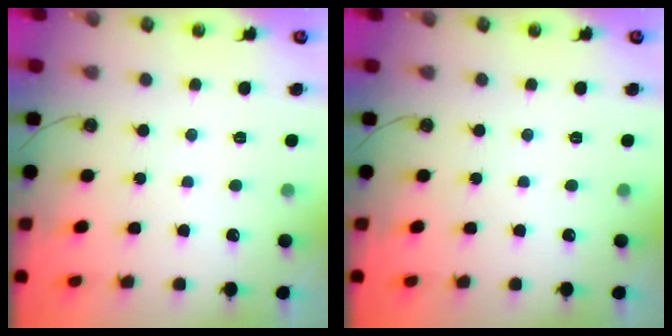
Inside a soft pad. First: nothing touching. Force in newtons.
{"total": 0.0}